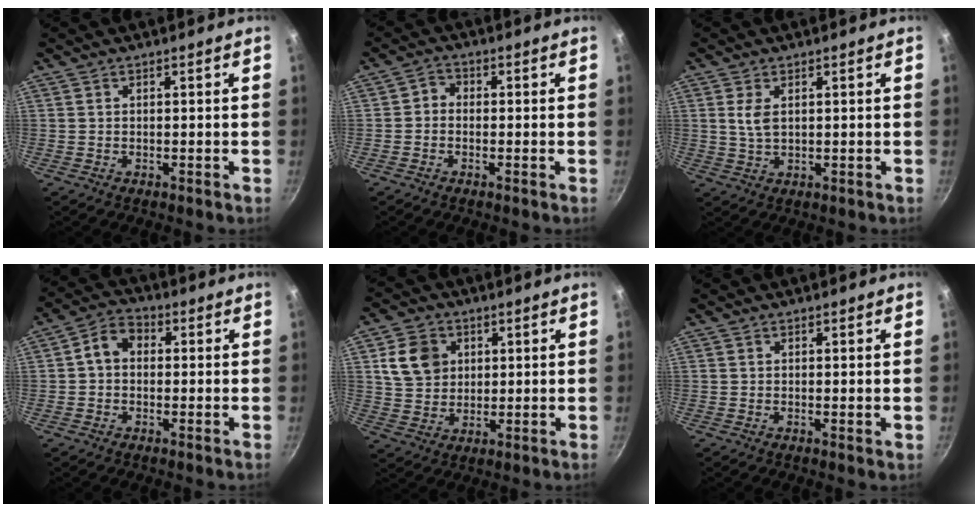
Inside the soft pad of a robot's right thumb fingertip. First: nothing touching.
{"total": 2.4, "force": [-0.6, 2.0, 1.1], "torque": [-0.013, 0.012, -0.022]}
{"total": 3.7, "force": [1.0, 2.0, 2.9], "torque": [-0.055, -0.006, 0.022]}
{"total": 5.7, "force": [0.3, 4.5, 3.5], "torque": [-0.043, 0.016, -0.010]}
{"total": 9.0, "force": [2.7, 7.5, 4.3], "torque": [-0.054, -0.001, 0.048]}
{"total": 0.7, "force": [0.1, 0.1, 0.7], "torque": [-0.011, -0.002, -0.001]}